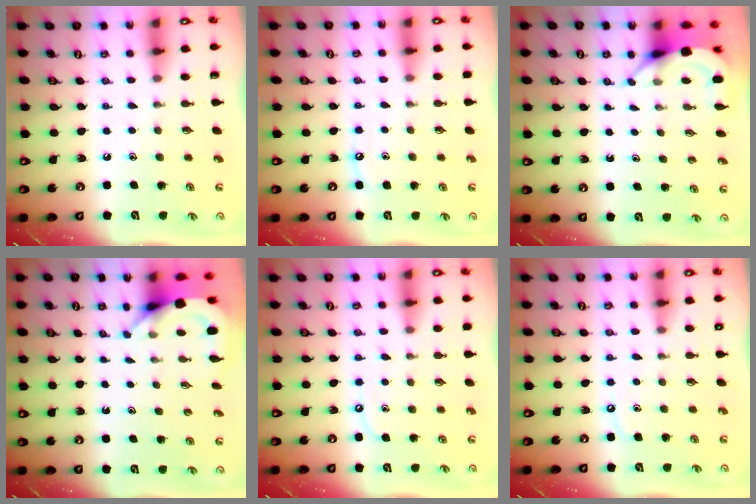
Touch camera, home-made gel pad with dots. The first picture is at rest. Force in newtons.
{"total": 5.1, "press": 5.0, "slide": 0.6}
{"total": 4.0, "press": 4.0, "slide": 0.5}
{"total": 3.5, "press": 3.5, "slide": 0.2}
{"total": 5.5, "press": 5.5, "slide": 0.5}
{"total": 3.8, "press": 3.8, "slide": 0.5}